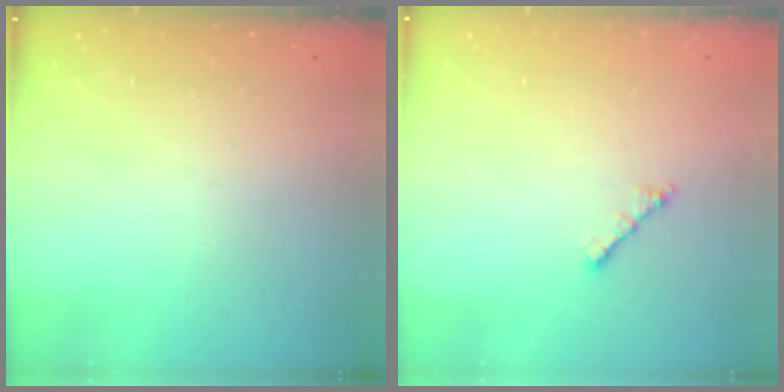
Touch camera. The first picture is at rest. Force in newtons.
{"total": 2.0, "press": 1.9, "slide": 0.6}